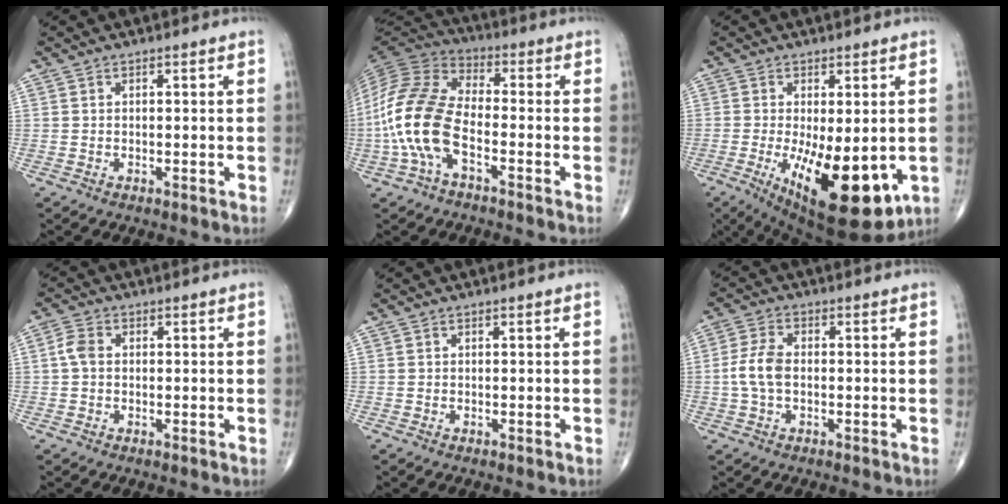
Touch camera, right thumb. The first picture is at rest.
{"total": 15.0, "force": [-4.3, 7.4, 12.3], "torque": [-0.266, 0.032, -0.092]}
{"total": 17.2, "force": [-4.4, 6.8, 15.1], "torque": [-0.216, -0.028, -0.045]}
{"total": 3.0, "force": [0.1, 2.2, 2.1], "torque": [-0.045, 0.008, -0.004]}
{"total": 0.0}
{"total": 5.6, "force": [-0.6, 3.3, 4.6], "torque": [-0.106, 0.014, -0.016]}